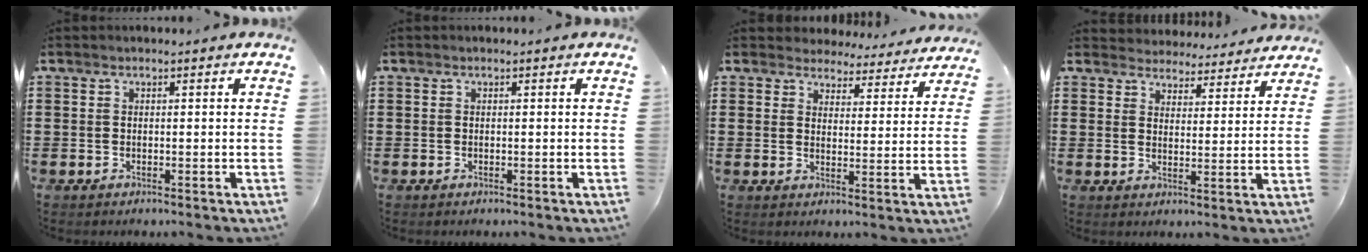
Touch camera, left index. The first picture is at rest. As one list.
[{"total": 0.0}, {"total": 4.2, "force": [4.1, 0.7, 0.1], "torque": [-0.016, -0.029, 0.070]}, {"total": 4.2, "force": [4.2, 0.4, -0.2], "torque": [-0.015, -0.023, 0.075]}]